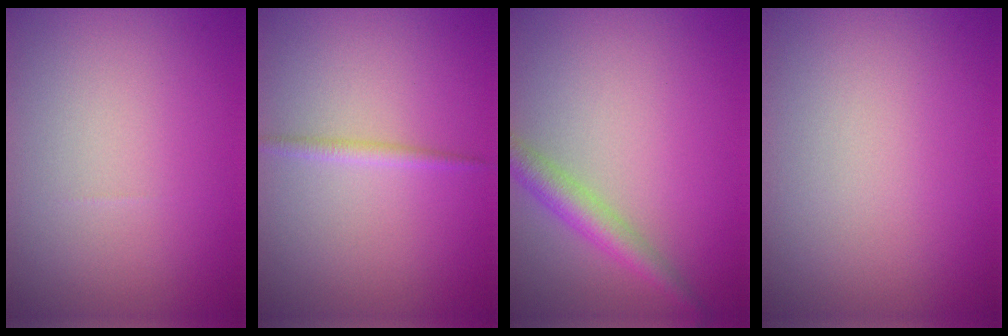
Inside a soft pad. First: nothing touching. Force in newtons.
{"total": 1.0, "press": 1.0, "slide": 0.0}
{"total": 2.8, "press": 2.8, "slide": 0.1}
{"total": 0.0}